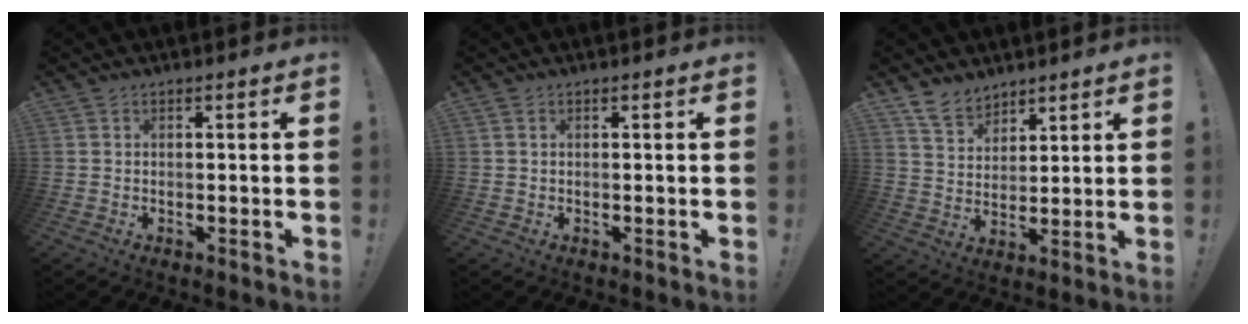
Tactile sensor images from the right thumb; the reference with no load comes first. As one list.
[{"total": 0.6, "force": [0.3, 0.4, 0.3], "torque": [-0.010, 0.003, 0.006]}, {"total": 8.9, "force": [7.5, 4.3, 2.4], "torque": [-0.054, -0.048, 0.147]}]